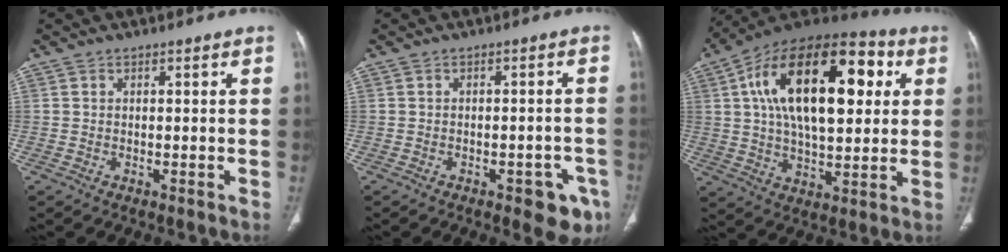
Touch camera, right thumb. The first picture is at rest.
{"total": 7.0, "force": [-3.7, 3.2, 4.9], "torque": [-0.038, 0.015, -0.042]}
{"total": 27.8, "force": [6.7, 13.9, 23.1], "torque": [-0.370, 0.020, 0.100]}